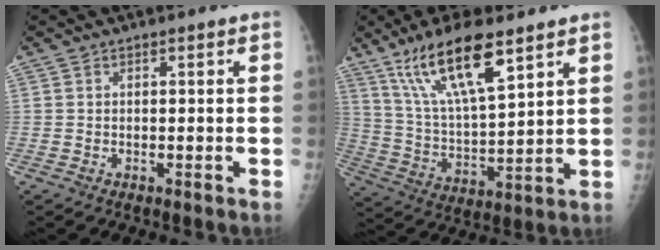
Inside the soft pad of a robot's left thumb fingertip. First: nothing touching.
{"total": 15.9, "force": [9.8, 4.4, 11.7], "torque": [-0.197, -0.040, 0.194]}